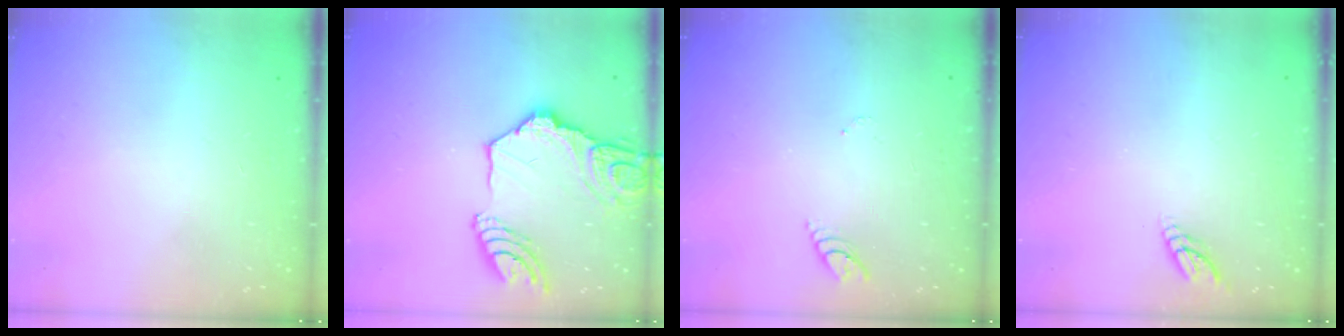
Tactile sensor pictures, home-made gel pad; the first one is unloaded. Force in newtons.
{"total": 16.5, "press": 16.4, "slide": 1.7}
{"total": 3.0, "press": 3.0, "slide": 0.3}
{"total": 3.8, "press": 3.8, "slide": 0.4}